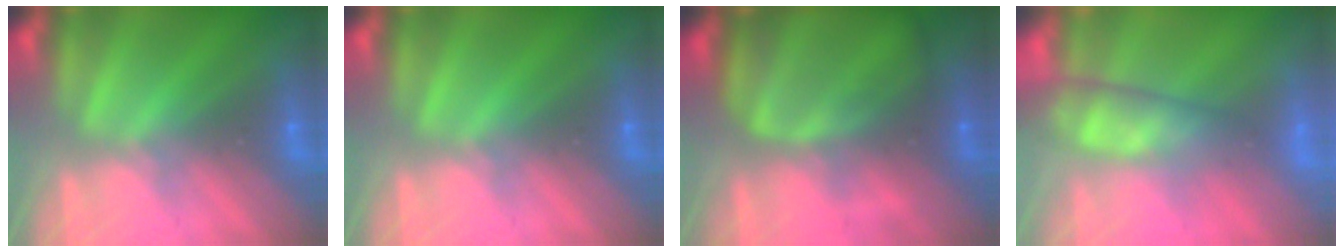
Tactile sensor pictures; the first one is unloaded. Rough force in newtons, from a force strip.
{"total": 0.0}
{"total": 8.2}
{"total": 4.0}